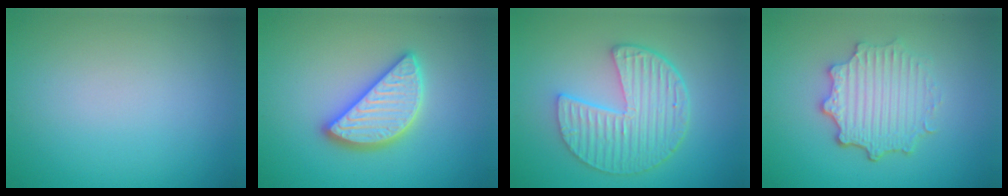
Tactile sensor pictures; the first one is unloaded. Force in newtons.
{"total": 4.7, "press": 4.7, "slide": 0.3}
{"total": 6.3, "press": 4.8, "slide": 4.1}
{"total": 5.0, "press": 3.9, "slide": 3.2}